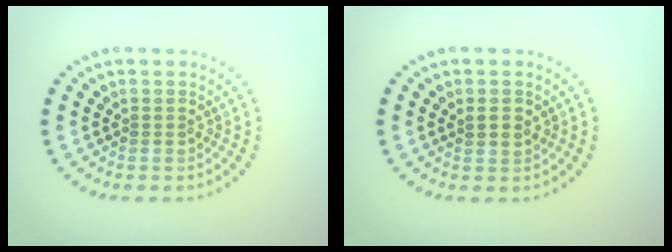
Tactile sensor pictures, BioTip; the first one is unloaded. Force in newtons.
{"total": 1.6, "press": 1.4, "slide": 0.6}